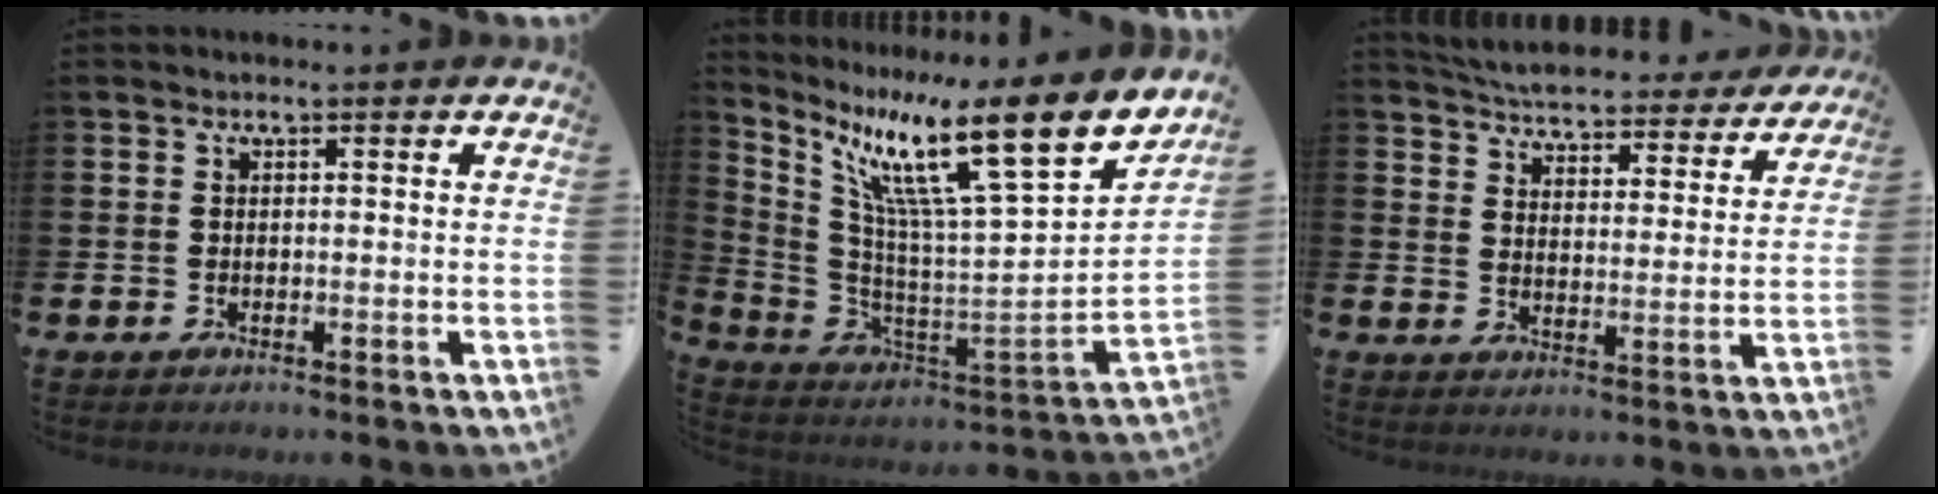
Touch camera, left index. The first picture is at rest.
{"total": 13.4, "force": [8.8, 1.7, 10.0], "torque": [-0.197, -0.077, 0.132]}
{"total": 5.2, "force": [5.1, 0.8, 0.8], "torque": [-0.032, -0.042, 0.083]}